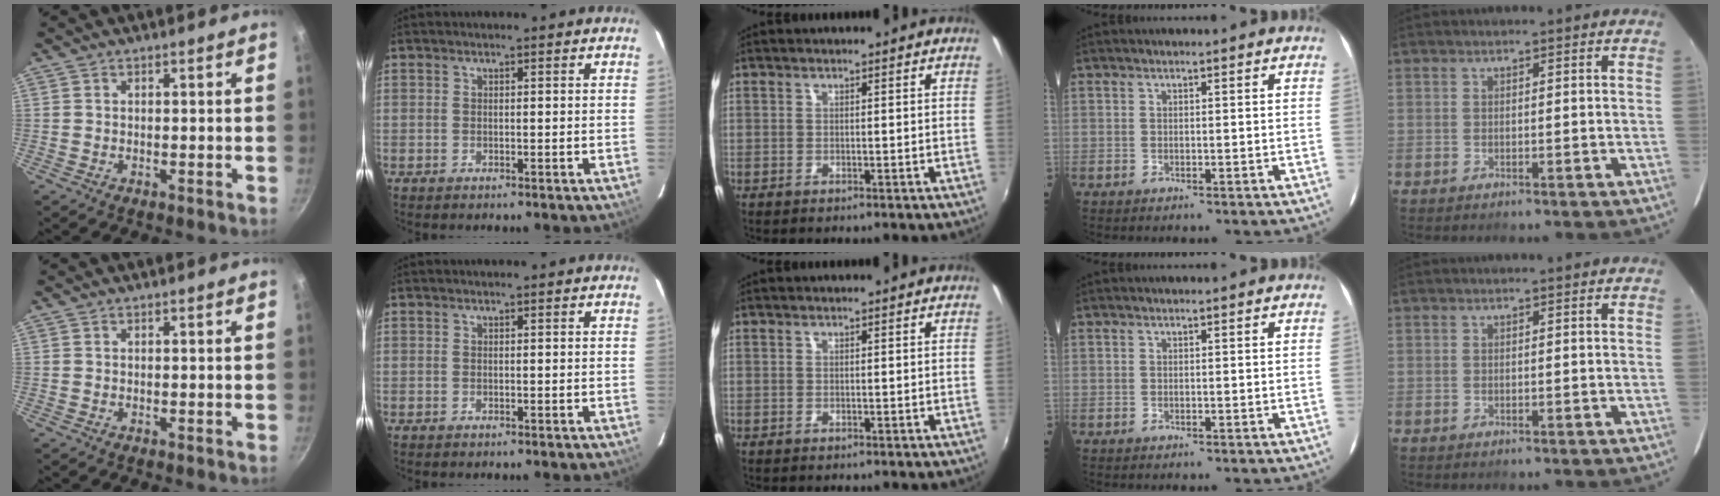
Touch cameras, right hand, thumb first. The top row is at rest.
{}